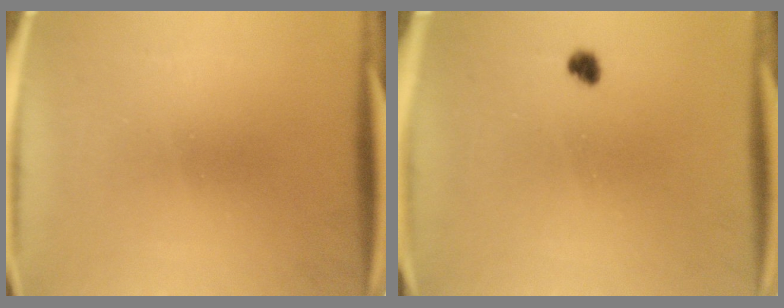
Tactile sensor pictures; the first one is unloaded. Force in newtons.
{"total": 1.7}